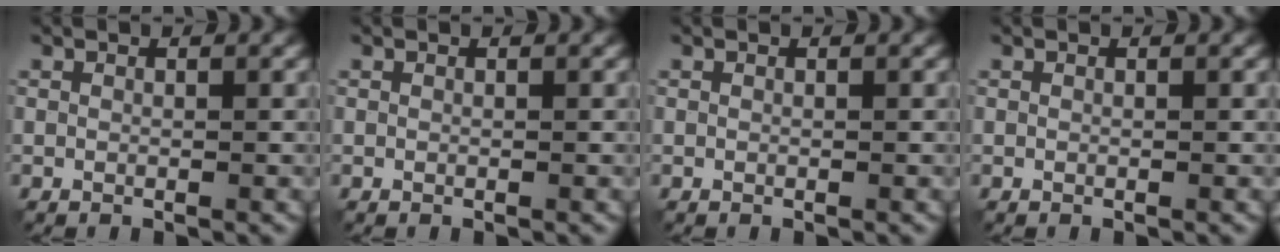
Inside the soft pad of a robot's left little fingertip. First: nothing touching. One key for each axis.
{"total": 0.0}
{"total": 0.0}
{"total": 0.0}